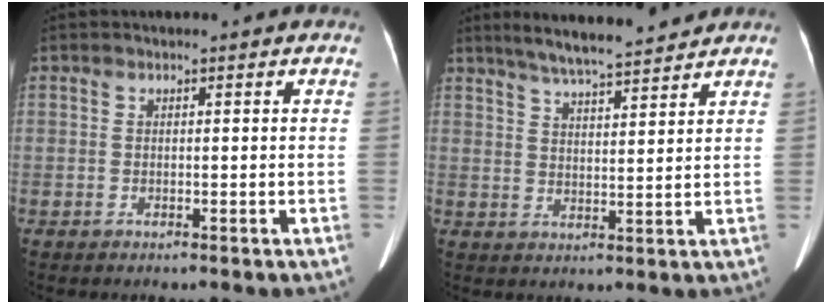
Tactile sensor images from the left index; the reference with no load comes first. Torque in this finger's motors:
{"motor_torque": [0.47, -0.55, 0.01, 0.03]}